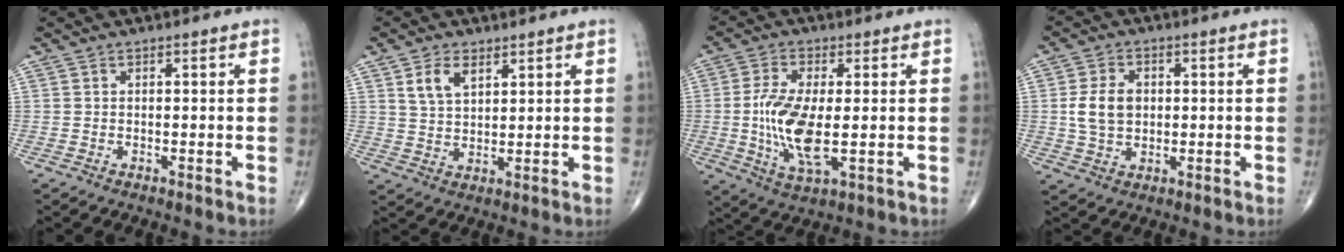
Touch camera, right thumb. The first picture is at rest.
{"total": 5.6, "force": [3.0, 3.1, 3.5], "torque": [-0.057, -0.017, 0.059]}
{"total": 11.7, "force": [-0.8, 4.5, 10.8], "torque": [-0.227, -0.015, -0.011]}
{"total": 7.1, "force": [0.5, 5.2, 4.8], "torque": [-0.080, 0.002, 0.012]}